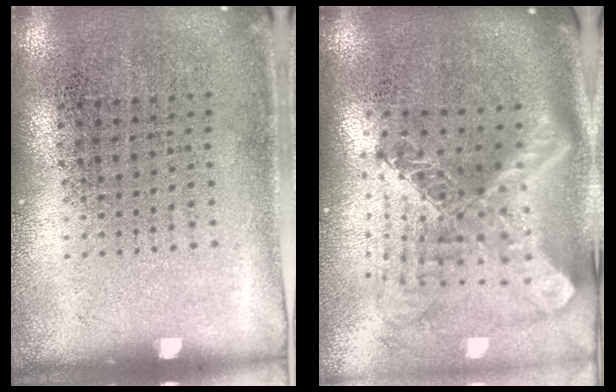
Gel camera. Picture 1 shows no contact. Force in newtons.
{"total": 2.8, "press": 2.0, "slide": 2.0}